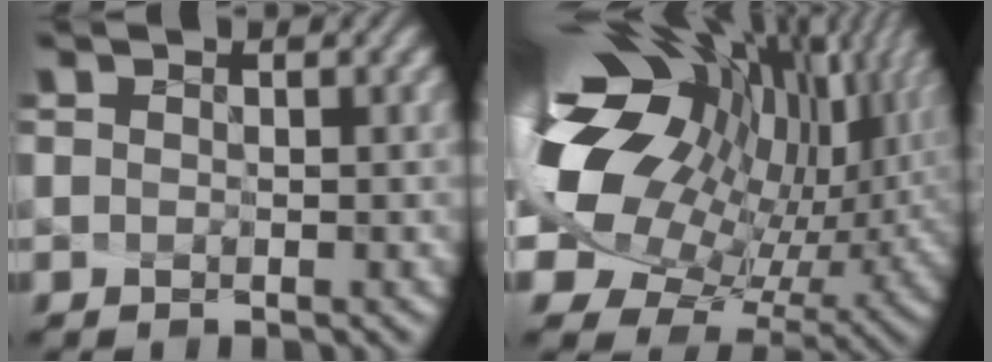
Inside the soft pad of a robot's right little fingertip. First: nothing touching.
{"total": 16.7, "force": [3.0, 10.4, 12.8], "torque": [-0.265, -0.049, 0.104]}